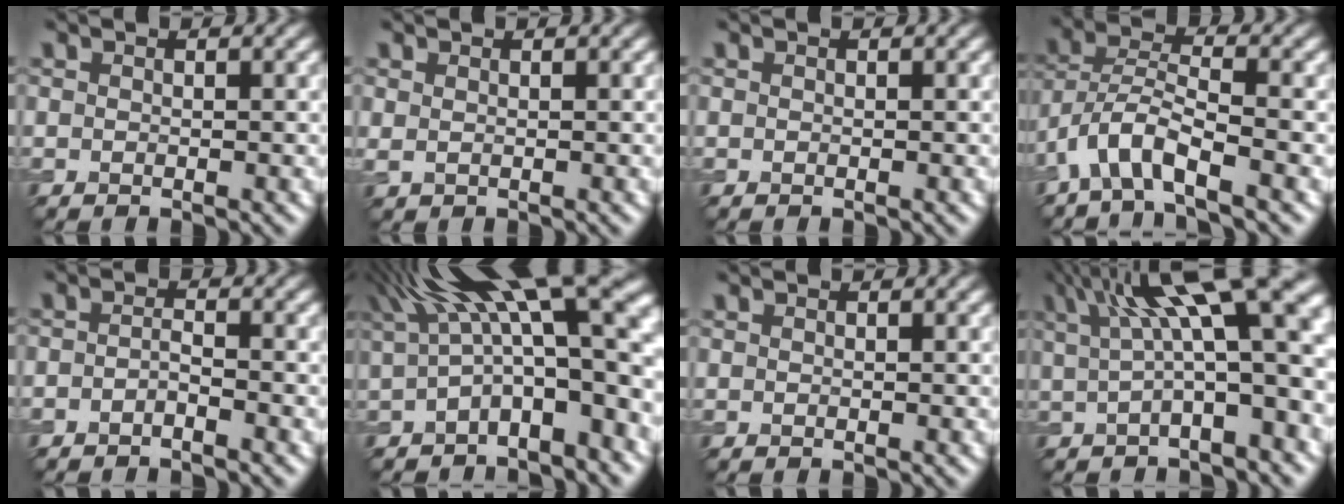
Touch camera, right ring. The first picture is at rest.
{"total": 0.6, "force": [0.3, 0.3, 0.5], "torque": [-0.009, -0.006, 0.009]}
{"total": 0.0}
{"total": 4.8, "force": [-2.9, 1.4, 3.6], "torque": [-0.068, 0.008, -0.062]}
{"total": 1.3, "force": [-0.9, 0.3, 0.8], "torque": [-0.018, 0.000, -0.020]}
{"total": 14.1, "force": [3.4, 4.8, 12.9], "torque": [-0.183, 0.019, 0.056]}
{"total": 0.0}
{"total": 12.6, "force": [4.1, 3.6, 11.4], "torque": [-0.164, 0.022, 0.062]}